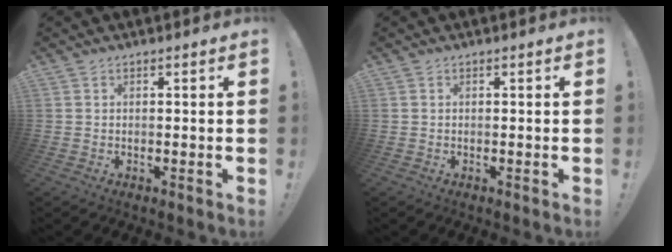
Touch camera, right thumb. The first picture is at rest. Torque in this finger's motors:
{"motor_torque": [0.00, 0.00, 0.01, -0.01, 0.00]}